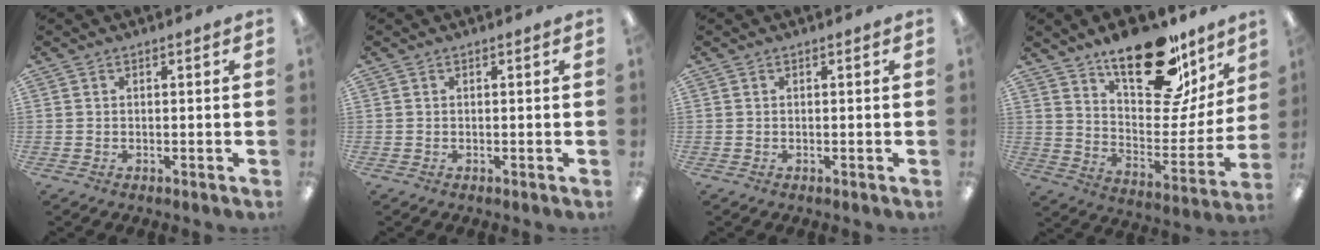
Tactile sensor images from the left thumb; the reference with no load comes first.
{"total": 0.0}
{"total": 0.0}
{"total": 25.1, "force": [17.5, 10.5, 14.6], "torque": [-0.200, -0.118, 0.294]}